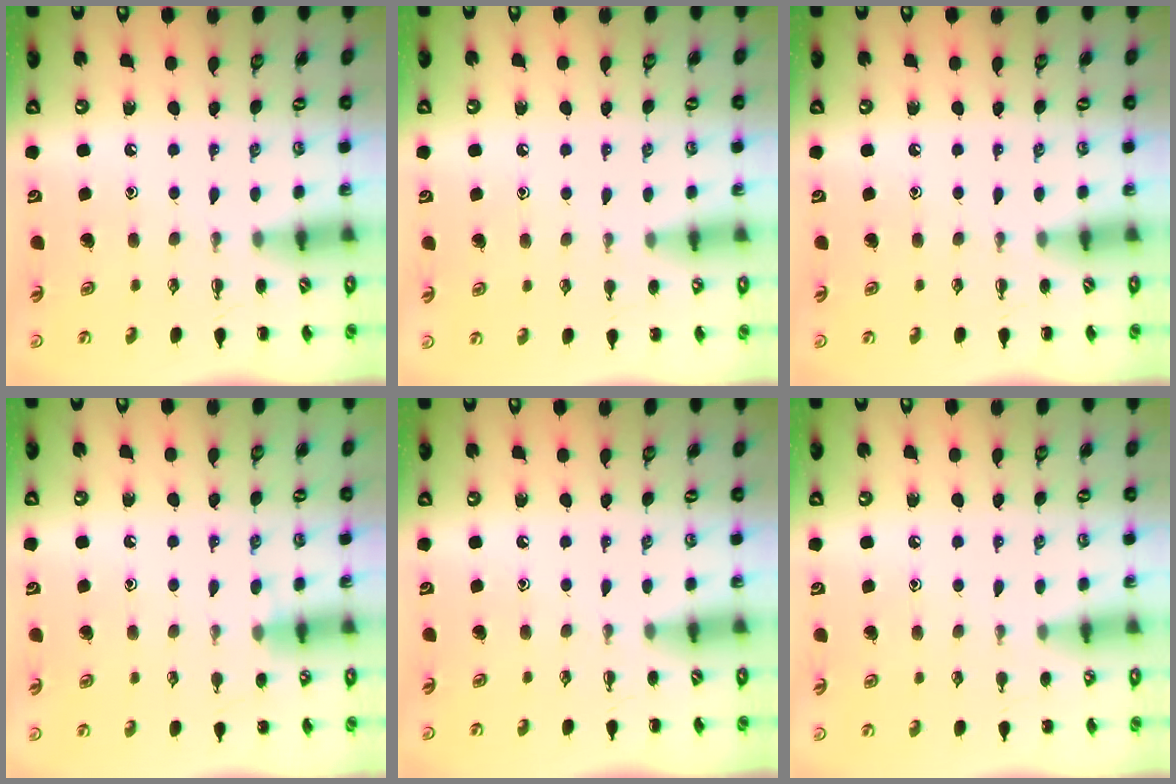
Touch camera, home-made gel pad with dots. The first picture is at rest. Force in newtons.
{"total": 5.2, "press": 4.9, "slide": 1.8}
{"total": 0.0}
{"total": 7.8, "press": 7.4, "slide": 2.3}
{"total": 0.0}
{"total": 5.2, "press": 4.9, "slide": 1.8}